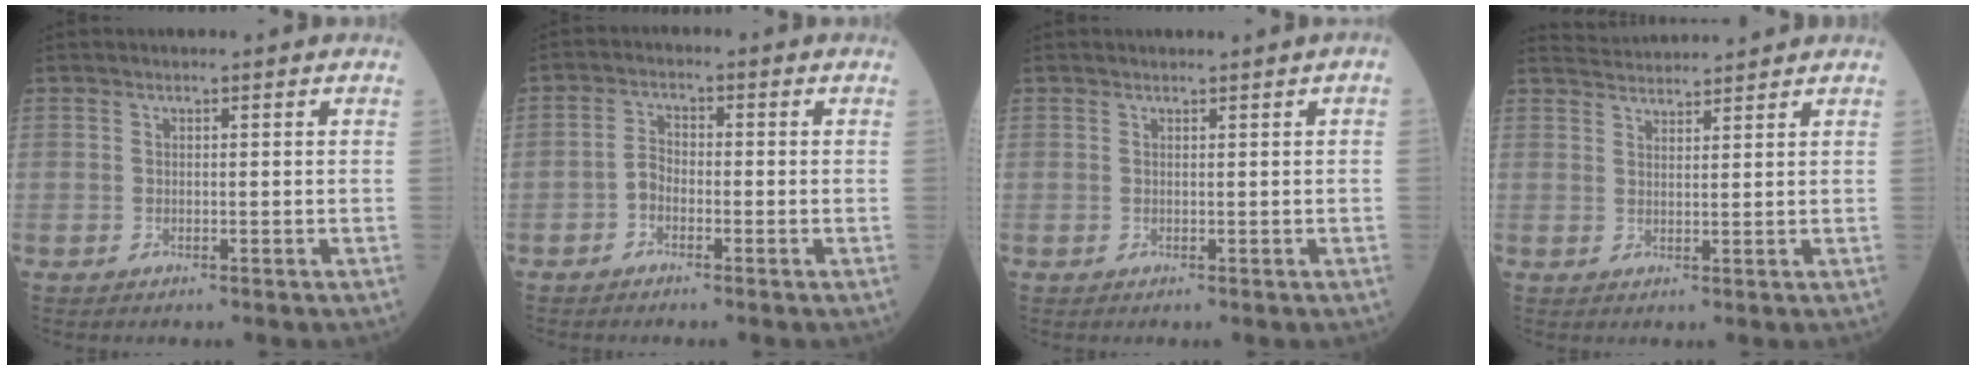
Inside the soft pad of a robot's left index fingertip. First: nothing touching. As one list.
[{"total": 2.3, "force": [-1.2, 1.4, 1.5], "torque": [-0.026, 0.006, -0.028]}, {"total": 0.8, "force": [0.5, -0.1, 0.6], "torque": [-0.008, 0.000, 0.009]}, {"total": 5.6, "force": [5.6, -0.4, 0.6], "torque": [-0.019, 0.030, 0.090]}]